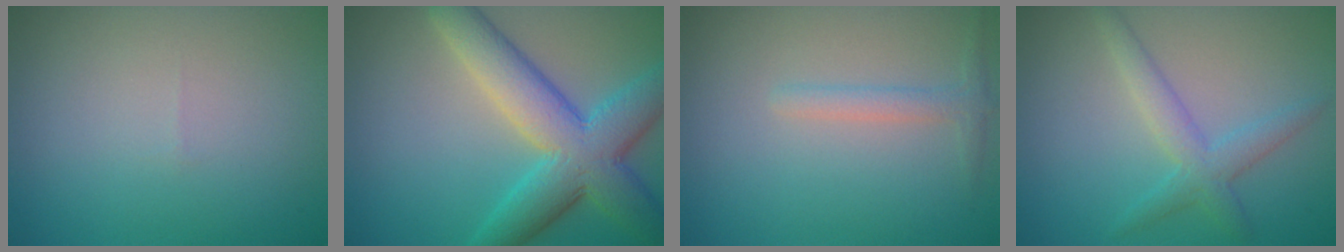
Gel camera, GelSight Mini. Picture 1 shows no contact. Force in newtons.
{"total": 8.2, "press": 8.2, "slide": 0.1}
{"total": 1.5, "press": 1.5, "slide": 0.0}
{"total": 2.9, "press": 2.9, "slide": 0.1}